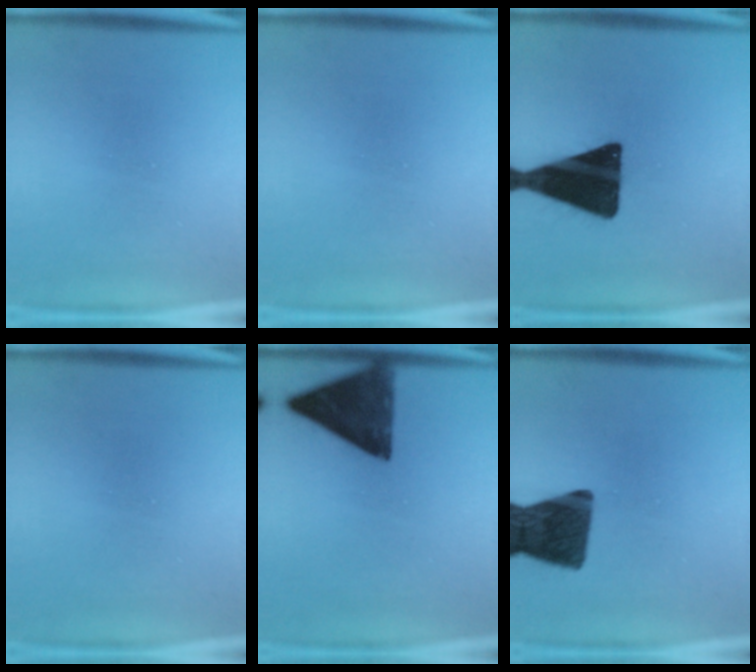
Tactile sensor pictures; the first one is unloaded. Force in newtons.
{"total": 0.0}
{"total": 19.2}
{"total": 0.0}
{"total": 13.2}
{"total": 13.5}